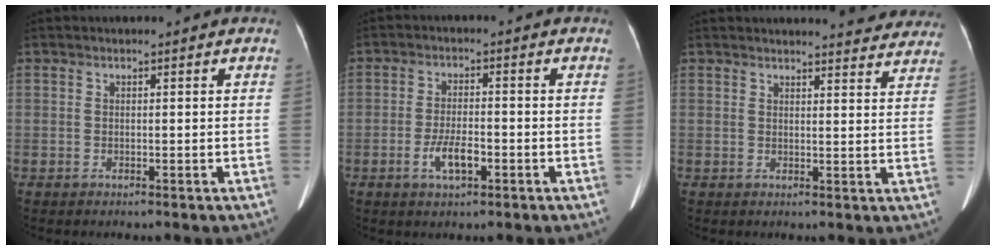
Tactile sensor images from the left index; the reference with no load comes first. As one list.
[{"total": 4.7, "force": [-2.0, 1.5, 4.0], "torque": [-0.081, -0.001, -0.034]}, {"total": 10.1, "force": [9.8, 1.6, 2.1], "torque": [-0.002, -0.017, 0.089]}]